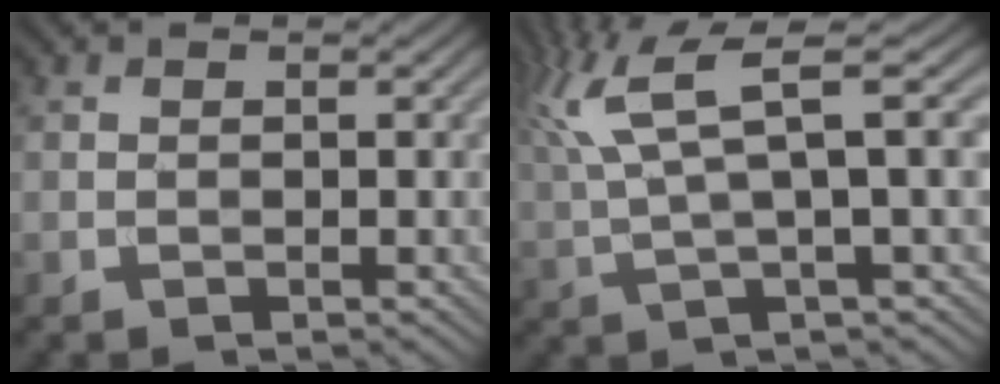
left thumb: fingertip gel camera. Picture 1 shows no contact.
{"total": 9.6, "force": [3.5, 2.0, 8.7], "torque": [-0.174, 0.029, 0.069]}